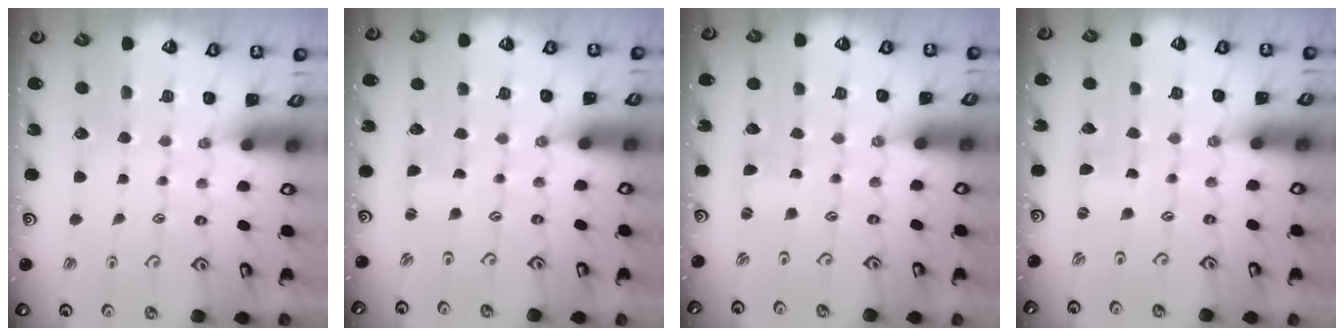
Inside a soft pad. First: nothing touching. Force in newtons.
{"total": 0.0}
{"total": 0.0}
{"total": 0.0}